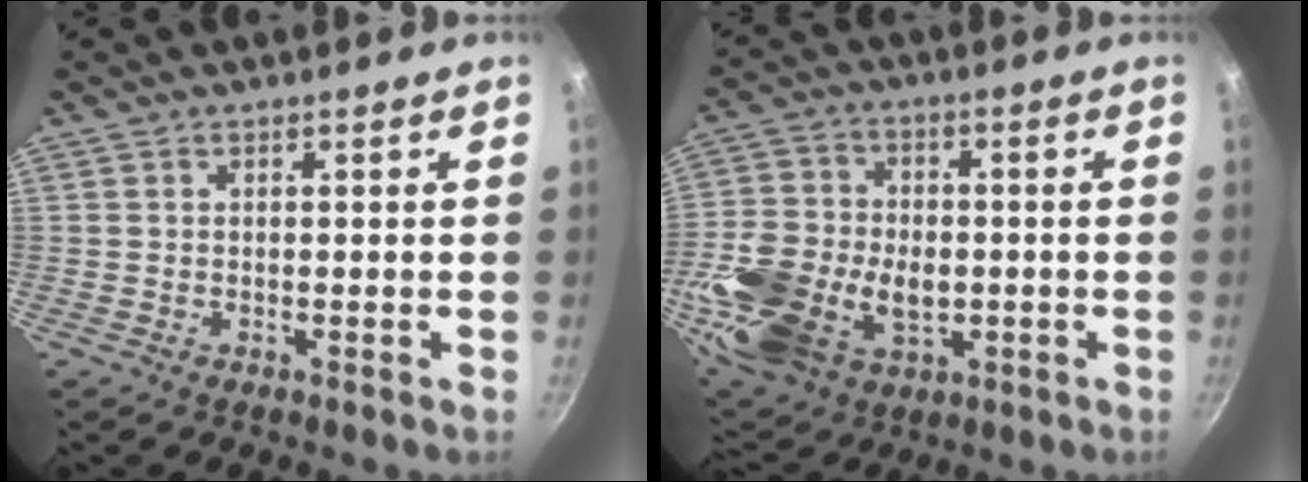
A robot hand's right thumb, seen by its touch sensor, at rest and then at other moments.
{"total": 22.4, "force": [-4.2, 15.5, 15.5], "torque": [-0.317, 0.011, -0.064]}